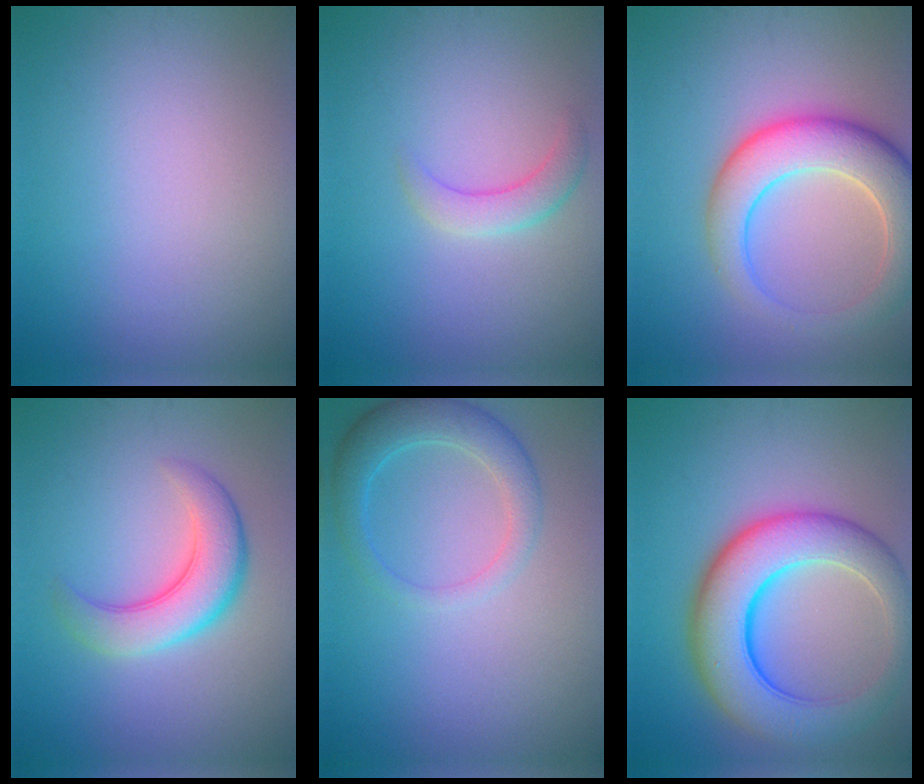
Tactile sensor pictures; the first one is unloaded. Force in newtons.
{"total": 2.4, "press": 2.4, "slide": 0.2}
{"total": 7.5, "press": 7.5, "slide": 0.6}
{"total": 5.2, "press": 5.2, "slide": 0.3}
{"total": 3.7, "press": 3.7, "slide": 0.4}
{"total": 9.7, "press": 9.7, "slide": 0.2}